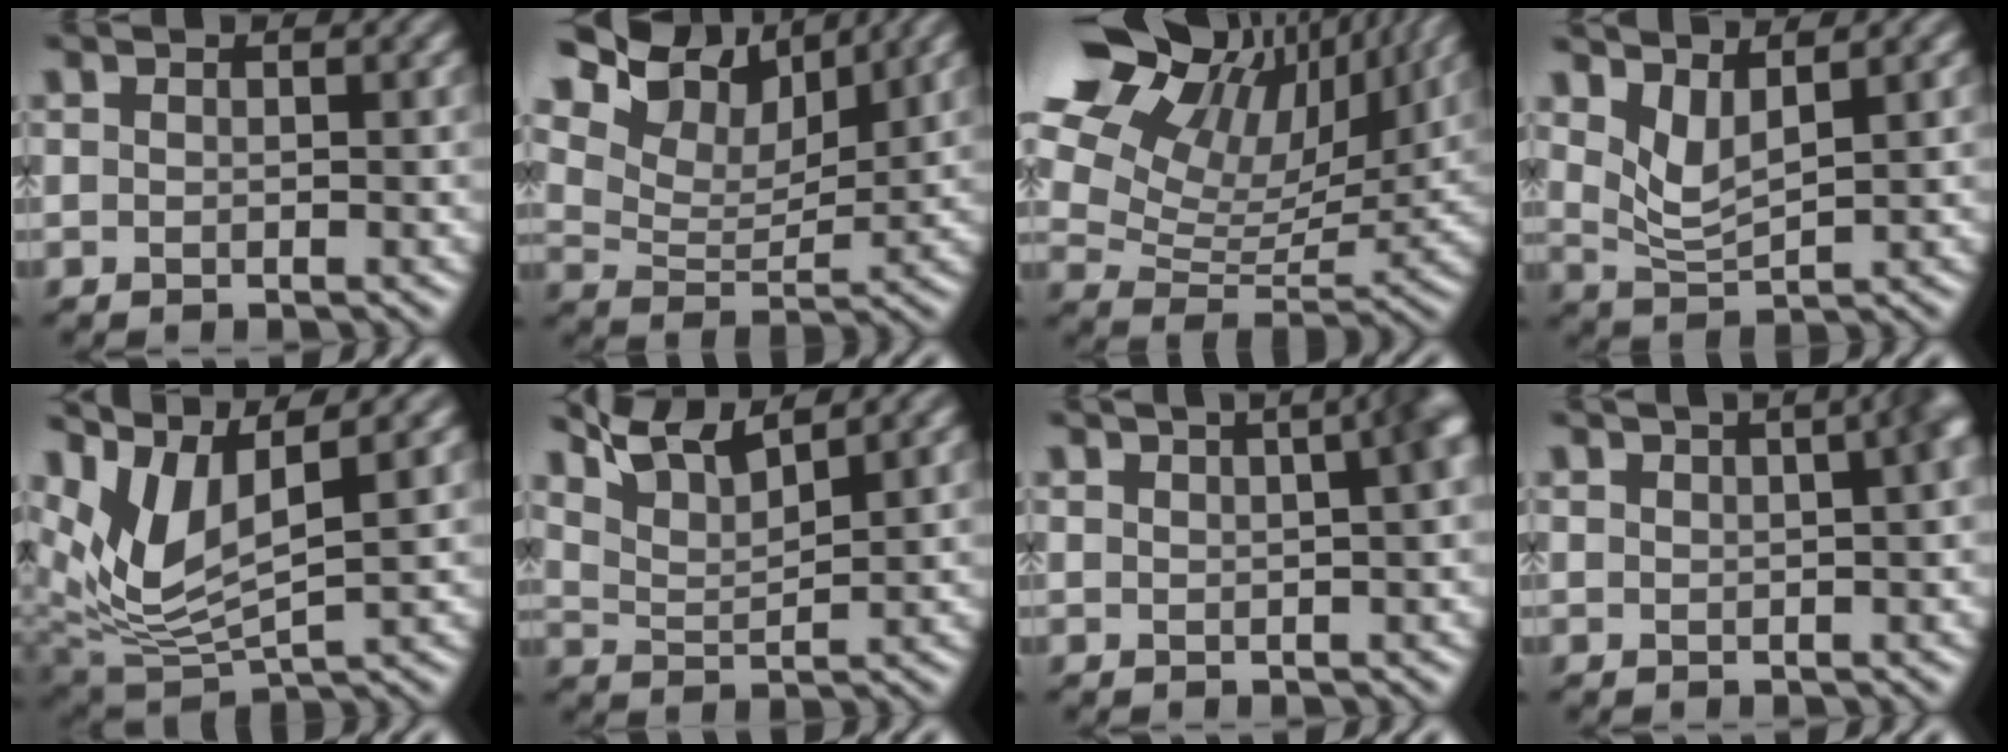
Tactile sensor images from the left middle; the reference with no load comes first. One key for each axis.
{"total": 9.9, "fx": 7.2, "fy": 4.8, "fz": 4.8, "tx": -0.111, "ty": 0.025, "tz": 0.117}
{"total": 17.6, "fx": 11.0, "fy": 10.0, "fz": 9.5, "tx": -0.215, "ty": 0.072, "tz": 0.180}
{"total": 2.2, "fx": 1.6, "fy": 0.4, "fz": 1.4, "tx": -0.035, "ty": -0.006, "tz": 0.043}
{"total": 6.6, "fx": 3.2, "fy": 2.5, "fz": 5.2, "tx": -0.125, "ty": 0.004, "tz": 0.069}
{"total": 4.4, "fx": 4.0, "fy": 0.6, "fz": 1.8, "tx": -0.040, "ty": 0.015, "tz": 0.080}
{"total": 9.4, "fx": 2.4, "fy": 5.4, "fz": 7.4, "tx": -0.029, "ty": 0.049, "tz": 0.014}
{"total": 7.3, "fx": 2.0, "fy": 4.0, "fz": 5.7, "tx": -0.018, "ty": 0.045, "tz": 0.016}